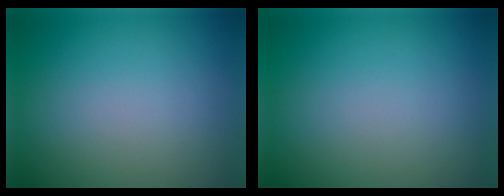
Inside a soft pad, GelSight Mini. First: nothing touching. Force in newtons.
{"total": 0.0}